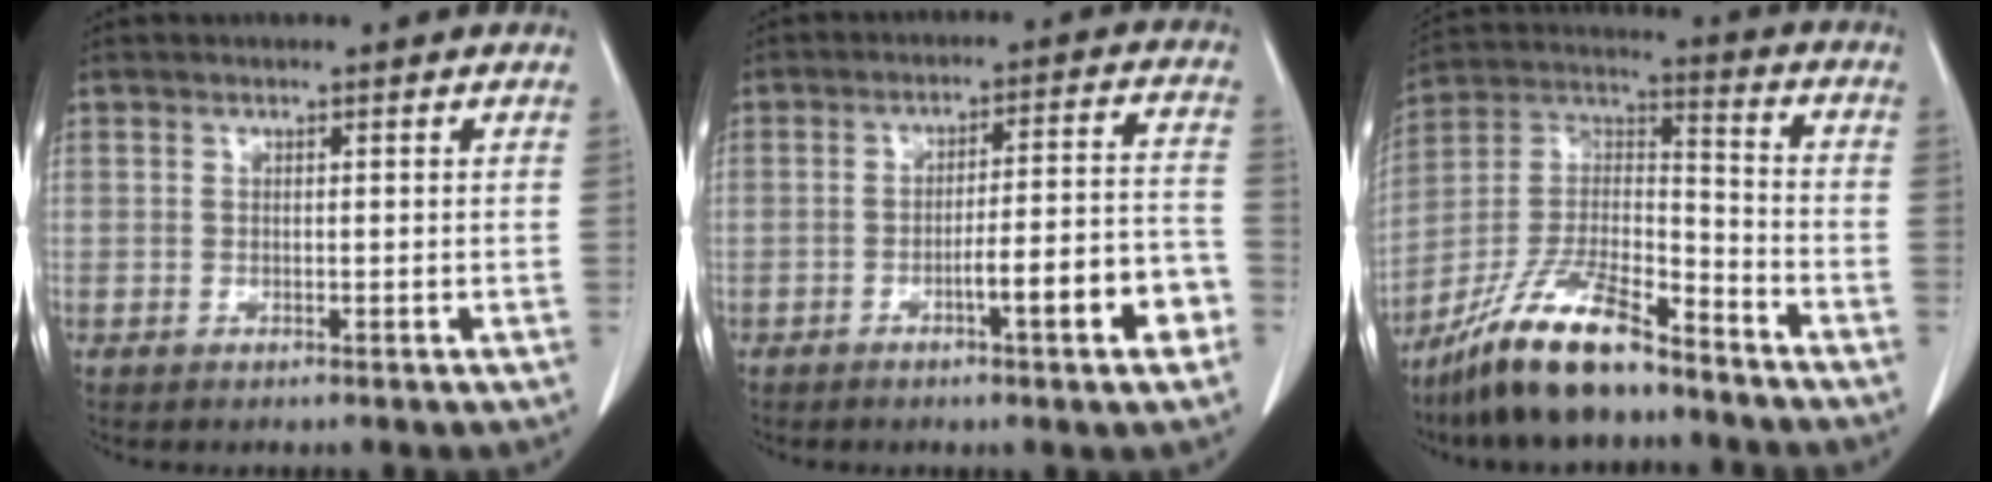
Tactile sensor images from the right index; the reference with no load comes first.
{"total": 9.7, "force": [-4.3, 0.8, 8.7], "torque": [-0.116, 0.022, -0.055]}
{"total": 16.0, "force": [-12.2, 3.6, 9.7], "torque": [-0.198, 0.006, -0.223]}